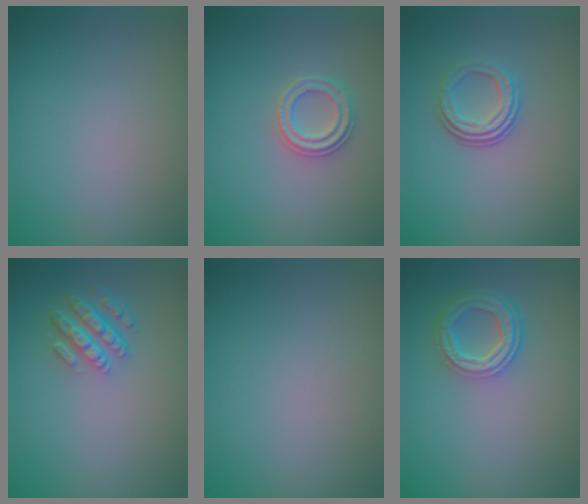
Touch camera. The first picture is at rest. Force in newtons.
{"total": 2.3, "press": 2.3, "slide": 0.4}
{"total": 3.4, "press": 2.3, "slide": 2.4}
{"total": 4.3, "press": 3.3, "slide": 2.8}
{"total": 0.0}
{"total": 4.3, "press": 3.3, "slide": 2.8}